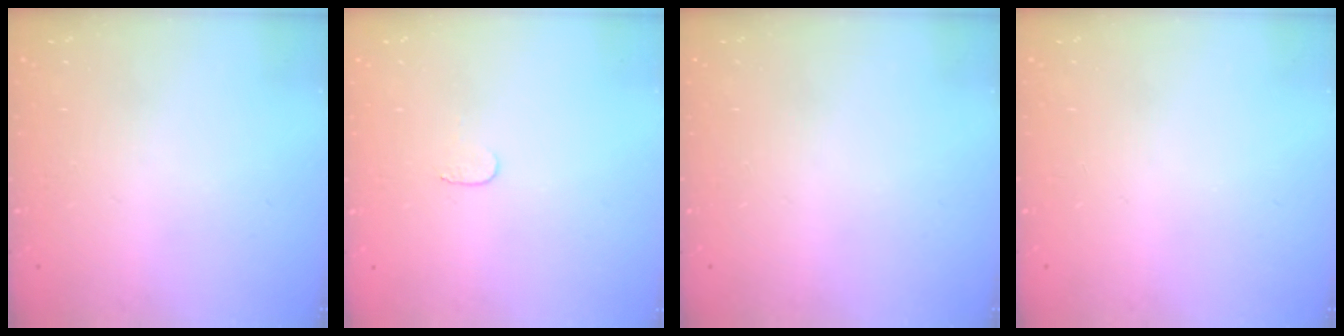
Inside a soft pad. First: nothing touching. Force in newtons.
{"total": 3.0, "press": 3.0, "slide": 0.3}
{"total": 0.0}
{"total": 0.0}